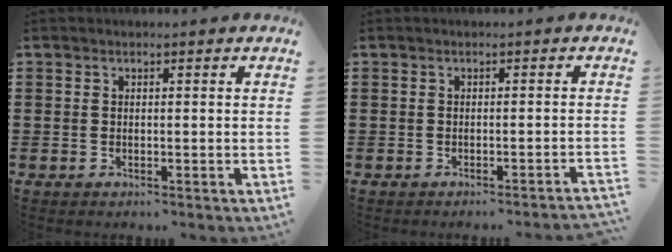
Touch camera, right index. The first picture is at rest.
{"total": 1.1, "force": [-0.9, -0.3, 0.6], "torque": [-0.011, -0.004, -0.018]}